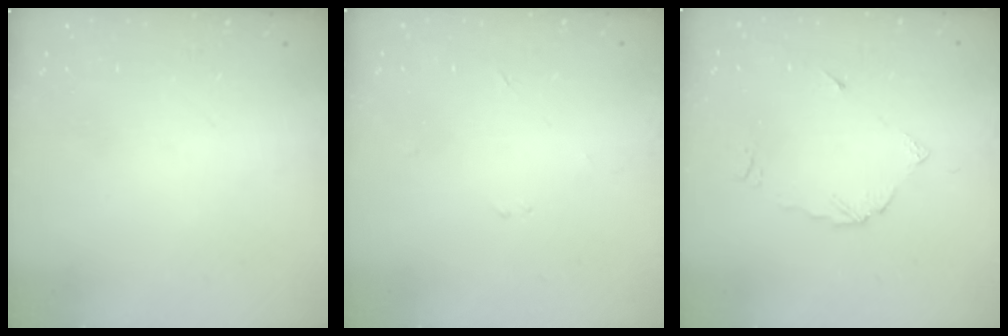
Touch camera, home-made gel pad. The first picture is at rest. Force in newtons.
{"total": 2.3, "press": 2.3, "slide": 0.3}
{"total": 5.5, "press": 5.5, "slide": 0.3}